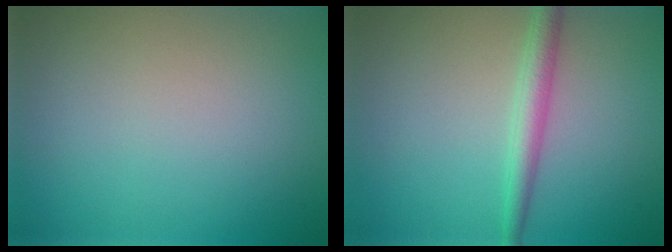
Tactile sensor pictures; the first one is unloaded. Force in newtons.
{"total": 2.5, "press": 2.5, "slide": 0.1}